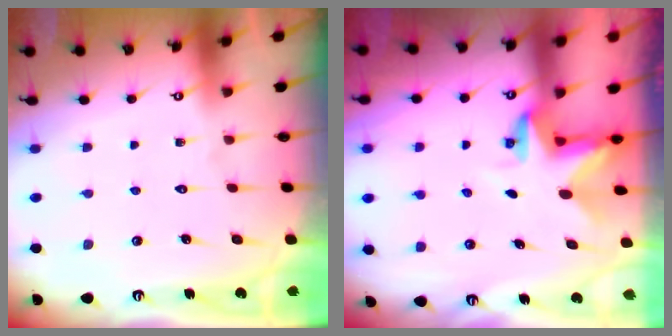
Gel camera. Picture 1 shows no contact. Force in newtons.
{"total": 3.0, "press": 3.0, "slide": 0.2}